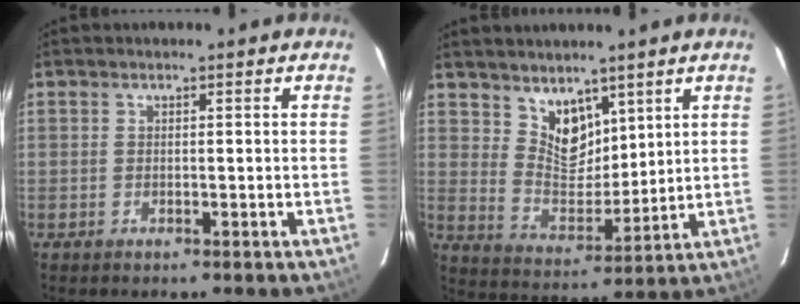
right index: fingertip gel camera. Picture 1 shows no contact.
{"total": 7.9, "force": [5.5, 4.6, 3.3], "torque": [-0.049, -0.004, 0.110]}